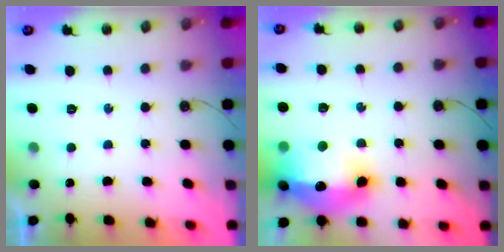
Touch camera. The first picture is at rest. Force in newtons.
{"total": 24.8, "press": 21.5, "slide": 12.4}